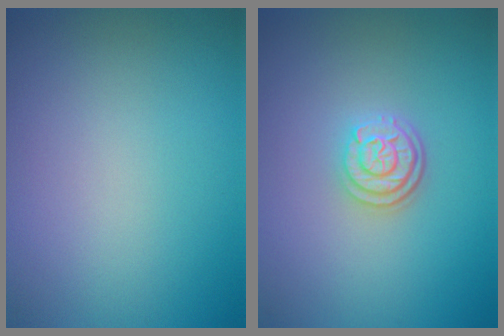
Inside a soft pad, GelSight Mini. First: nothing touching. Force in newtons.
{"total": 3.0, "press": 2.4, "slide": 1.8}